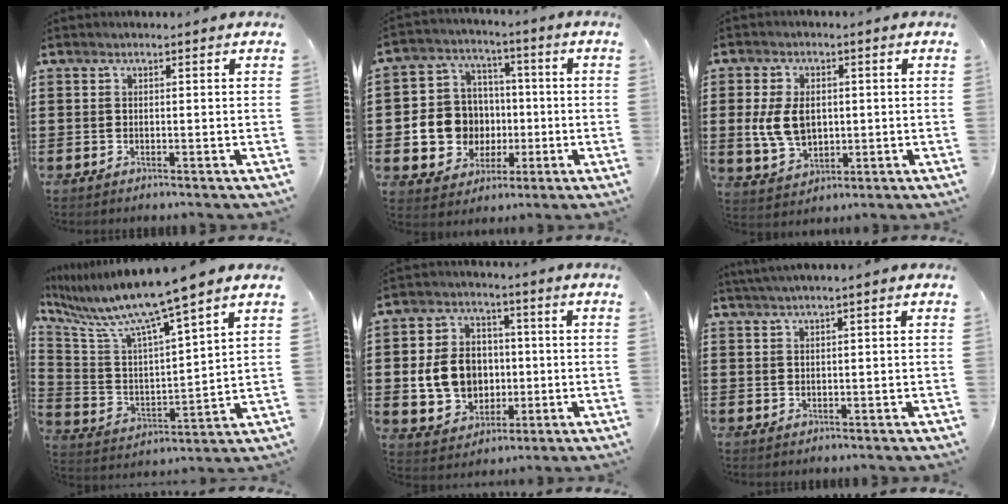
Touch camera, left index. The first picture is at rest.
{"total": 9.4, "force": [-0.7, 9.1, 2.3], "torque": [-0.082, 0.011, 0.000]}
{"total": 7.0, "force": [0.3, 4.9, 5.1], "torque": [-0.122, 0.004, -0.002]}
{"total": 9.3, "force": [7.8, -0.7, 4.9], "torque": [-0.130, -0.060, 0.125]}
{"total": 9.1, "force": [-0.3, 8.0, 4.4], "torque": [-0.107, 0.015, -0.005]}
{"total": 1.3, "force": [0.9, -0.3, 1.0], "torque": [-0.017, 0.000, 0.016]}